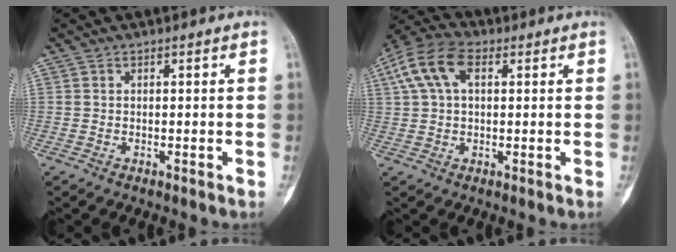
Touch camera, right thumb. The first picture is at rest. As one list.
[{"total": 9.9, "force": [3.1, 5.7, 7.5], "torque": [-0.158, 0.028, 0.052]}]